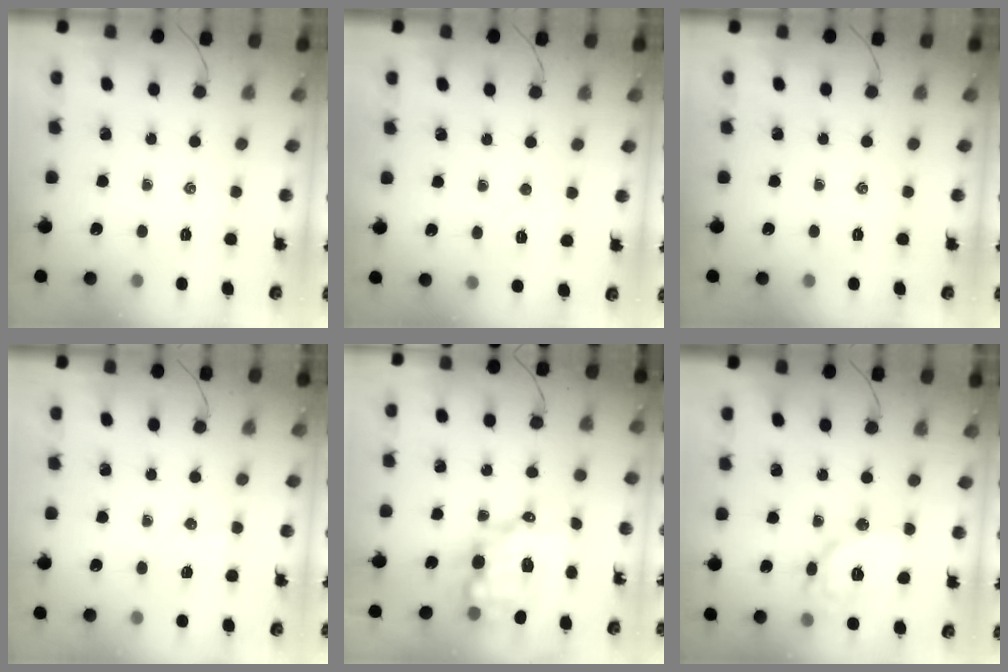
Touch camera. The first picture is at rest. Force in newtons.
{"total": 2.7, "press": 2.5, "slide": 0.8}
{"total": 0.0}
{"total": 4.3, "press": 4.2, "slide": 1.0}
{"total": 9.8, "press": 9.5, "slide": 2.5}
{"total": 12.7, "press": 12.7, "slide": 0.9}